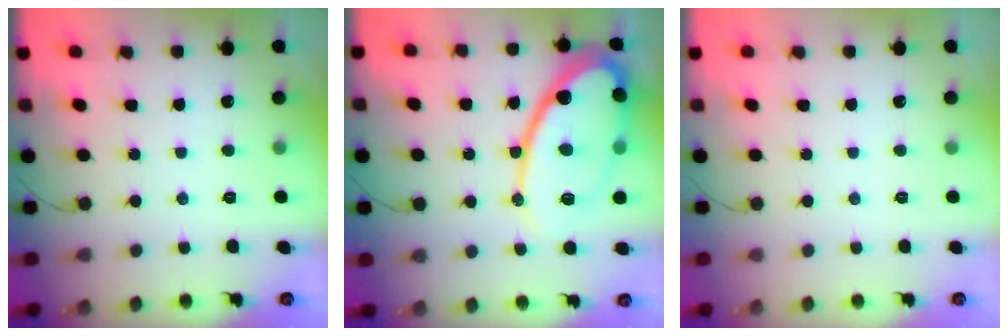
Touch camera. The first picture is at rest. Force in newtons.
{"total": 22.7, "press": 22.6, "slide": 2.3}
{"total": 0.0}